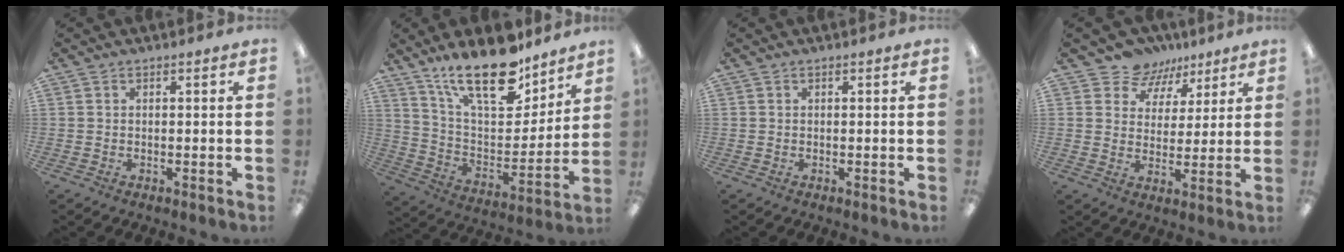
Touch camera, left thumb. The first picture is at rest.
{"total": 21.4, "force": [15.8, 8.1, 11.9], "torque": [-0.205, -0.099, 0.275]}
{"total": 0.0}
{"total": 8.6, "force": [6.8, 5.3, 0.4], "torque": [-0.027, -0.051, 0.129]}